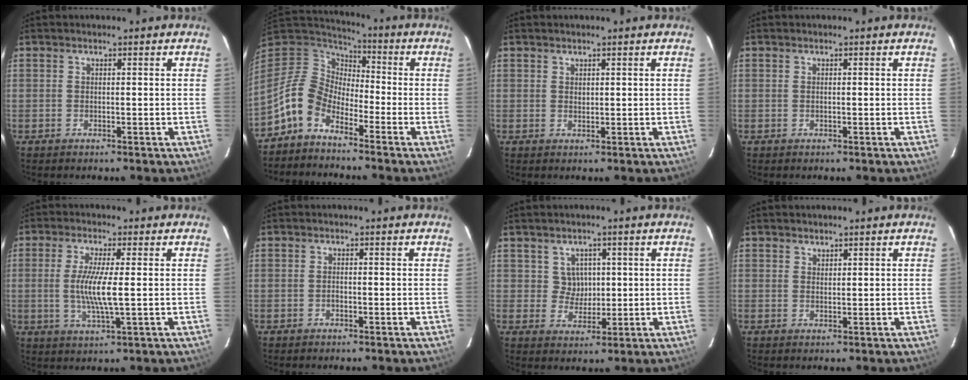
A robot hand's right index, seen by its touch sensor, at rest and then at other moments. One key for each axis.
{"total": 10.2, "fx": -6.6, "fy": 6.0, "fz": 4.9, "tx": -0.102, "ty": 0.020, "tz": -0.146}
{"total": 0.9, "fx": 0.6, "fy": 0.6, "fz": 0.0, "tx": 0.002, "ty": 0.000, "tz": 0.012}
{"total": 0.0}
{"total": 6.9, "fx": -0.1, "fy": 0.5, "fz": 6.9, "tx": -0.134, "ty": -0.011, "tz": -0.003}
{"total": 0.6, "fx": -0.4, "fy": 0.3, "fz": 0.3, "tx": -0.005, "ty": 0.002, "tz": -0.008}
{"total": 4.1, "fx": 1.0, "fy": 3.9, "fz": 0.5, "tx": -0.006, "ty": 0.008, "tz": 0.022}
{"total": 1.2, "fx": 1.0, "fy": 0.6, "fz": -0.1, "tx": 0.003, "ty": 0.000, "tz": 0.019}